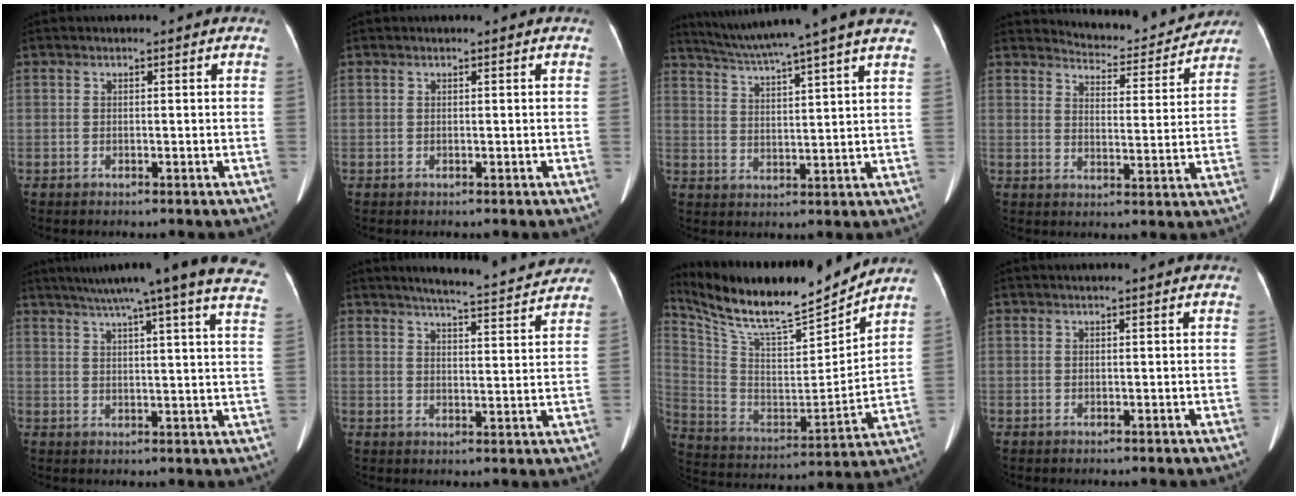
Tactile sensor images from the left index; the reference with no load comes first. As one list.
[{"total": 0.0}, {"total": 15.4, "force": [13.3, -1.9, 7.6], "torque": [-0.133, 0.000, 0.184]}, {"total": 10.3, "force": [10.2, 1.7, 0.7], "torque": [-0.011, -0.010, 0.128]}, {"total": 26.6, "force": [22.7, 0.3, 13.9], "torque": [-0.191, -0.034, 0.272]}, {"total": 12.4, "force": [11.5, 0.5, 4.6], "torque": [-0.070, 0.000, 0.144]}, {"total": 21.7, "force": [19.1, 2.1, 10.1], "torque": [-0.199, -0.017, 0.324]}, {"total": 0.6, "force": [0.5, -0.1, 0.4], "torque": [-0.008, 0.006, 0.012]}]